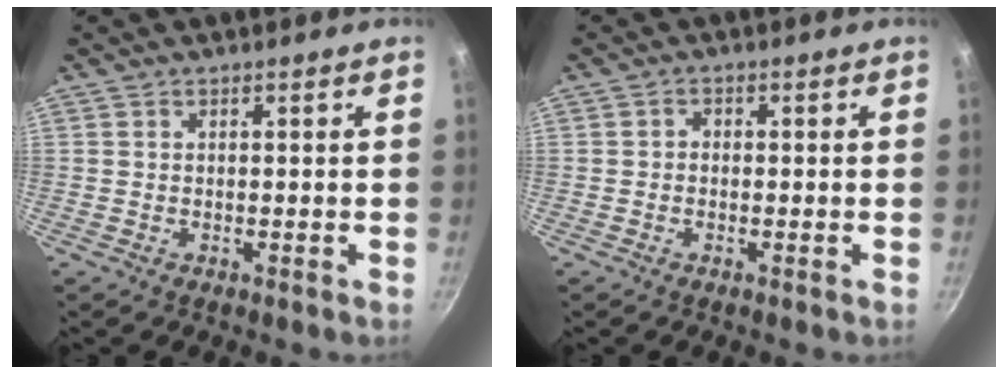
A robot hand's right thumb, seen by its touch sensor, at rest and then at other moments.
{"total": 1.3, "force": [-0.2, 1.1, 0.6], "torque": [-0.009, 0.006, -0.006]}